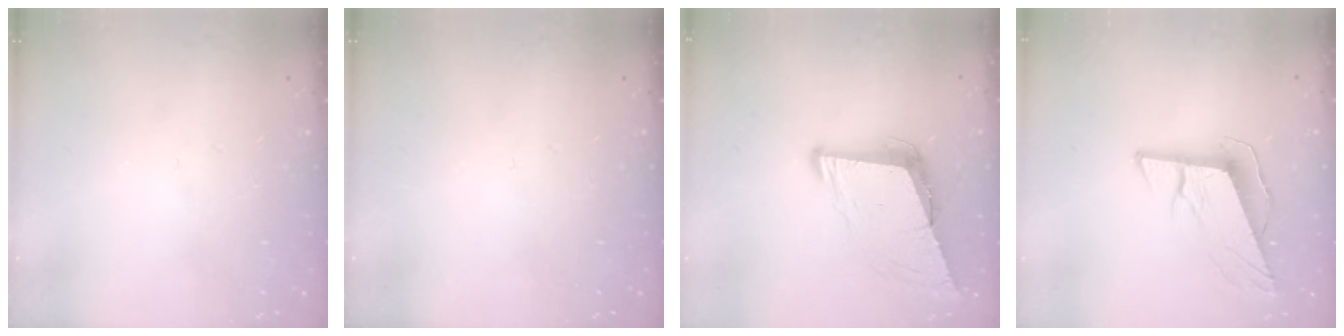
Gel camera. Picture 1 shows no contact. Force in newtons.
{"total": 0.0}
{"total": 9.1, "press": 8.2, "slide": 3.8}
{"total": 10.8, "press": 10.3, "slide": 3.1}